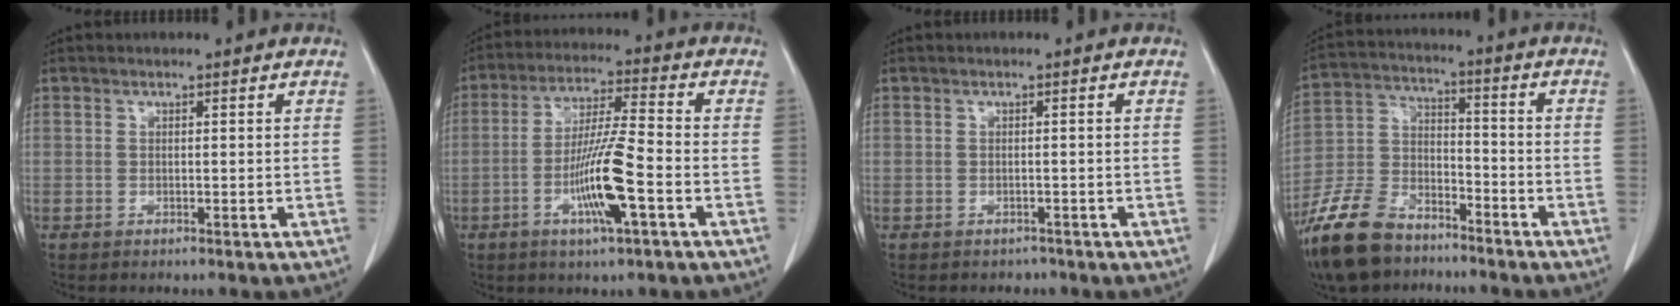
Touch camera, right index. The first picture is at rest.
{"total": 10.8, "force": [-3.7, 0.4, 10.2], "torque": [-0.195, -0.008, -0.070]}
{"total": 1.4, "force": [-1.2, 0.8, 0.0], "torque": [-0.005, 0.000, -0.018]}
{"total": 13.6, "force": [-10.3, 6.2, 6.2], "torque": [-0.143, -0.004, -0.195]}